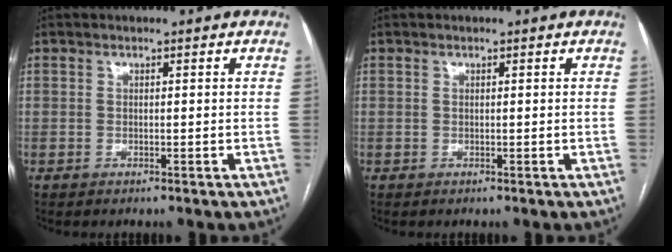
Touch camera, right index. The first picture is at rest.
{"total": 0.0}